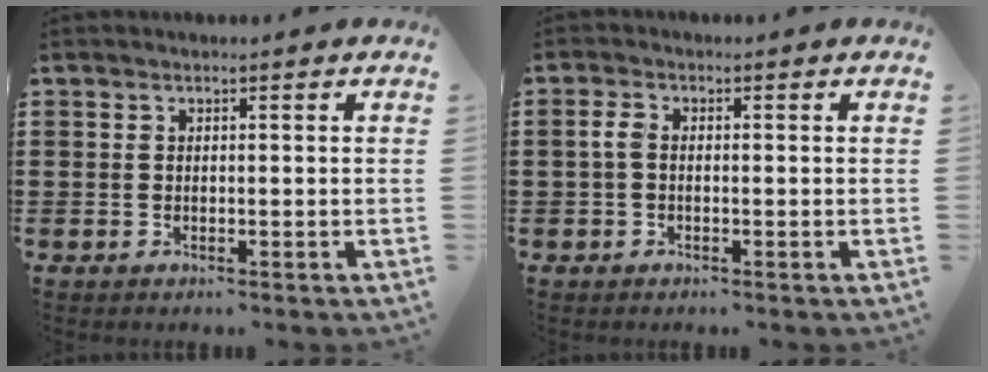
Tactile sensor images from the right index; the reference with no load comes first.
{"total": 1.5, "force": [-0.2, 0.5, 1.4], "torque": [-0.032, -0.001, -0.006]}